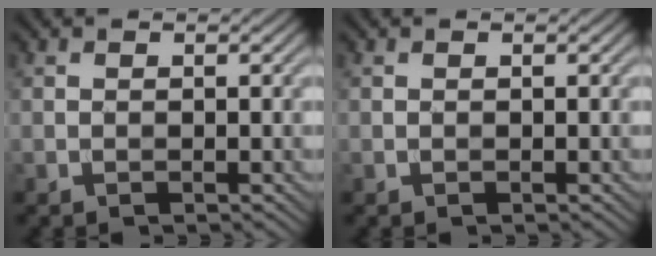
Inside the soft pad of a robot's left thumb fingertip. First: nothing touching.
{"total": 0.0}